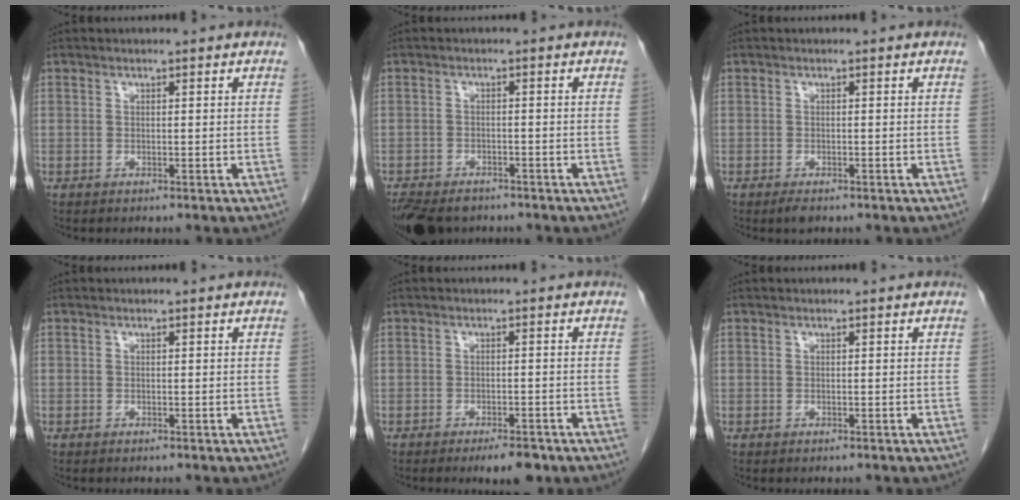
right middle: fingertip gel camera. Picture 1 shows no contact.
{"total": 10.2, "force": [-7.4, 5.5, 4.3], "torque": [-0.099, -0.017, -0.106]}
{"total": 1.6, "force": [-1.1, 0.6, 1.0], "torque": [-0.021, -0.003, -0.015]}
{"total": 0.0}
{"total": 3.9, "force": [-2.8, 1.0, 2.6], "torque": [-0.038, -0.005, -0.035]}
{"total": 0.0}